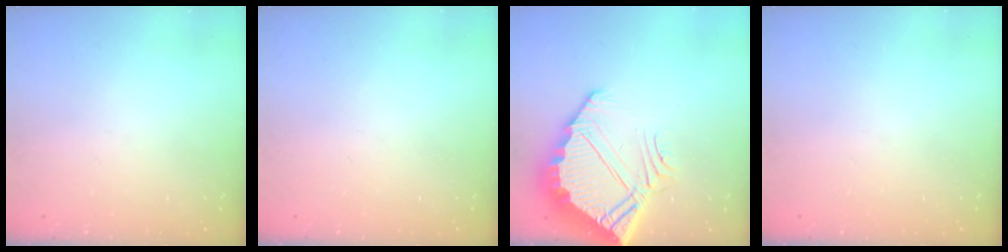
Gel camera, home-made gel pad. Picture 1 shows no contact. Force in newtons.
{"total": 0.0}
{"total": 10.4, "press": 10.4, "slide": 0.6}
{"total": 0.0}